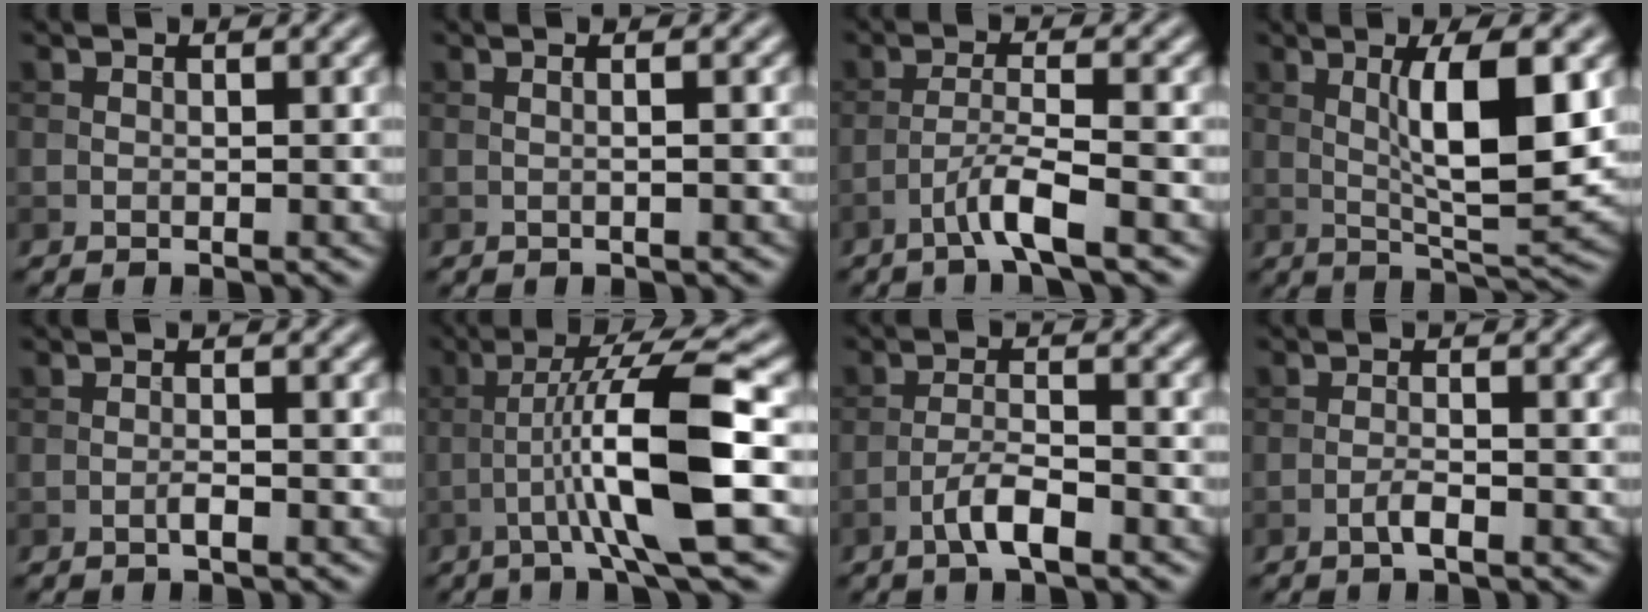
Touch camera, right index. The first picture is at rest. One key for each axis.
{"total": 1.6, "fx": 0.3, "fy": 0.6, "fz": 1.5, "tx": -0.009, "ty": -0.003, "tz": -0.006}
{"total": 3.8, "fx": -2.3, "fy": 0.2, "fz": 3.0, "tx": -0.055, "ty": 0.011, "tz": -0.052}
{"total": 8.0, "fx": 1.3, "fy": 1.8, "fz": 7.7, "tx": -0.120, "ty": -0.005, "tz": 0.026}
{"total": 1.1, "fx": -0.6, "fy": 0.1, "fz": 0.9, "tx": -0.017, "ty": 0.002, "tz": -0.011}
{"total": 9.0, "fx": -2.0, "fy": 0.9, "fz": 8.7, "tx": -0.146, "ty": 0.017, "tz": -0.035}
{"total": 3.5, "fx": -2.1, "fy": 0.8, "fz": 2.6, "tx": -0.052, "ty": 0.009, "tz": -0.044}
{"total": 1.6, "fx": -0.9, "fy": 0.3, "fz": 1.3, "tx": -0.024, "ty": 0.004, "tz": -0.020}